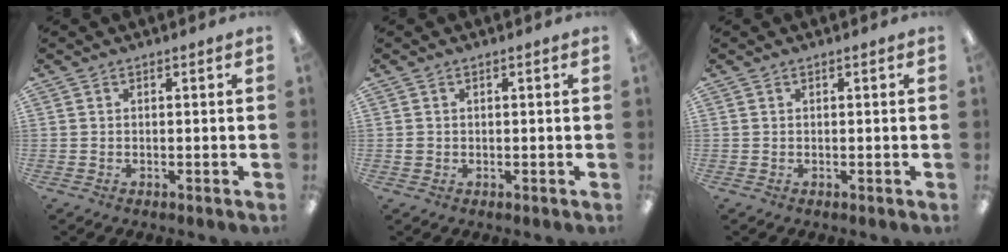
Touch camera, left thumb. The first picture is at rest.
{"total": 0.9, "force": [0.0, 0.9, 0.4], "torque": [-0.007, 0.004, -0.001]}
{"total": 0.0}